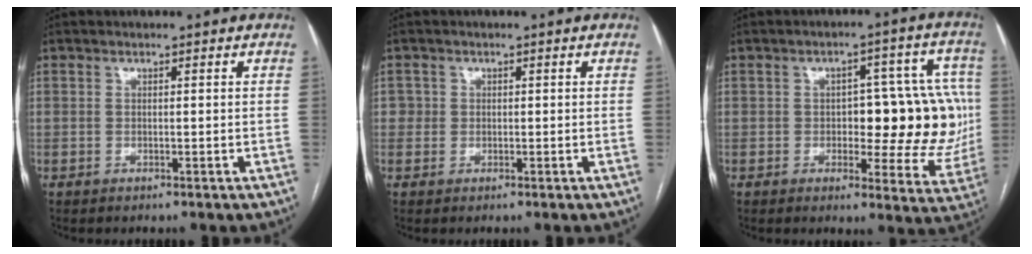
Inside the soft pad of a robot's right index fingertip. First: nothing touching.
{"total": 1.7, "force": [0.3, 1.6, 0.0], "torque": [0.016, 0.004, -0.001]}
{"total": 15.1, "force": [-0.3, 6.5, 13.6], "torque": [-0.147, 0.028, 0.004]}